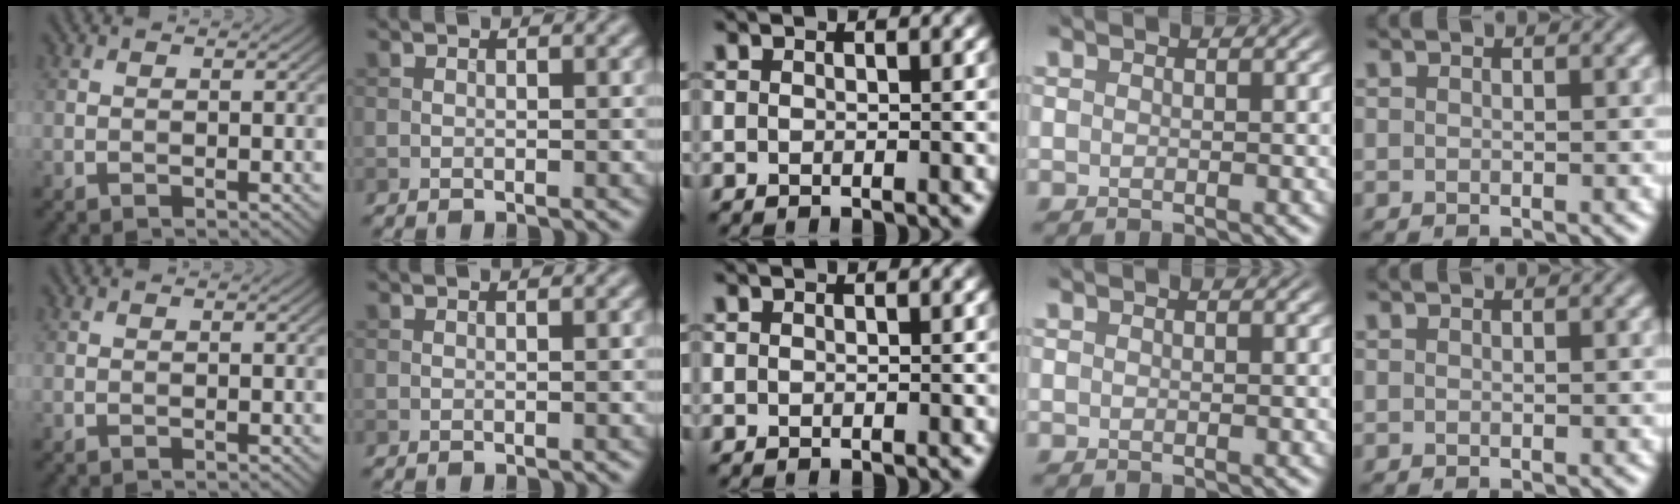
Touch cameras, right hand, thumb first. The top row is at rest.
{}